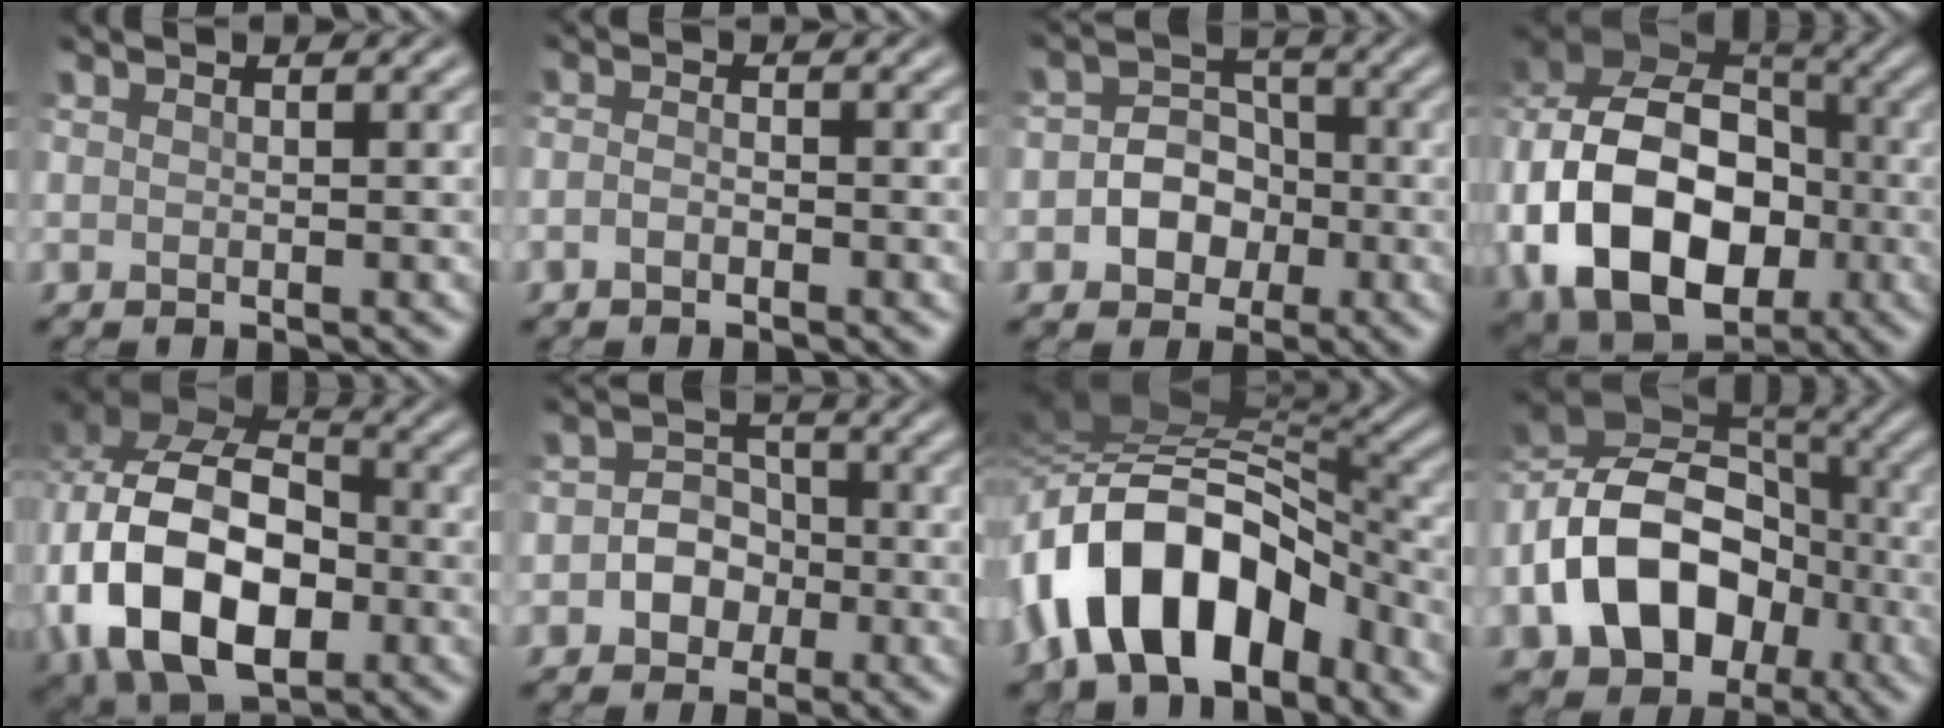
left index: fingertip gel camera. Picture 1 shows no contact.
{"total": 1.1, "force": [-0.7, 0.5, 0.8], "torque": [-0.019, 0.000, -0.017]}
{"total": 4.4, "force": [-1.1, 3.6, 2.2], "torque": [-0.007, 0.004, -0.033]}
{"total": 16.7, "force": [-4.3, 11.9, 10.8], "torque": [-0.204, -0.008, -0.085]}
{"total": 14.7, "force": [-3.0, 10.0, 10.3], "torque": [-0.202, -0.020, -0.059]}
{"total": 3.6, "force": [-0.9, 3.1, 1.6], "torque": [-0.002, 0.004, -0.030]}
{"total": 13.6, "force": [-5.5, 7.7, 9.8], "torque": [-0.168, 0.017, -0.109]}
{"total": 13.4, "force": [-4.4, 9.9, 8.0], "torque": [-0.150, -0.007, -0.082]}